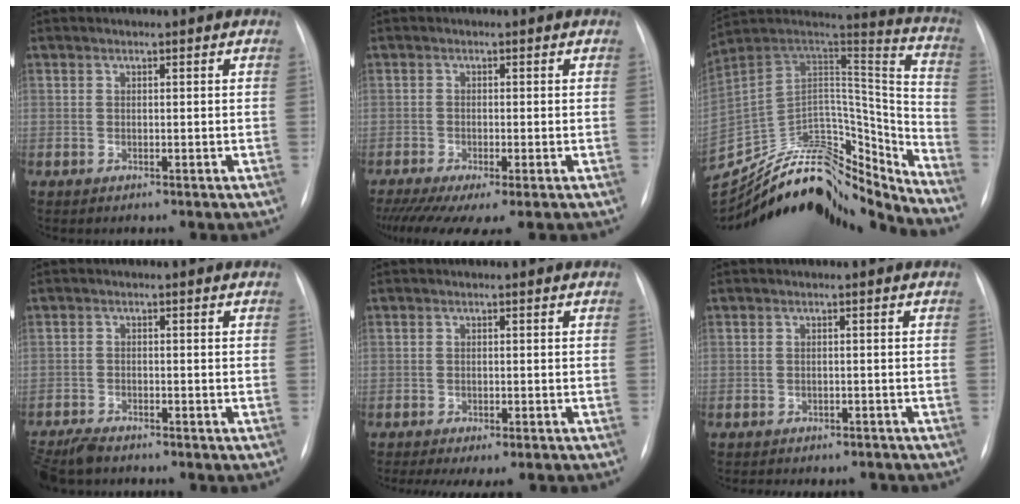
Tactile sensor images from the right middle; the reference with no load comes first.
{"total": 7.5, "force": [-5.0, 1.4, 5.4], "torque": [-0.094, -0.017, -0.084]}
{"total": 28.8, "force": [-25.4, 9.3, 10.0], "torque": [-0.182, 0.028, -0.385]}
{"total": 5.2, "force": [-4.7, 1.3, 2.0], "torque": [-0.032, -0.014, -0.081]}
{"total": 7.7, "force": [-6.0, 2.4, 4.1], "torque": [-0.054, 0.001, -0.082]}
{"total": 5.6, "force": [-4.9, 2.3, 1.6], "torque": [-0.017, 0.008, -0.054]}